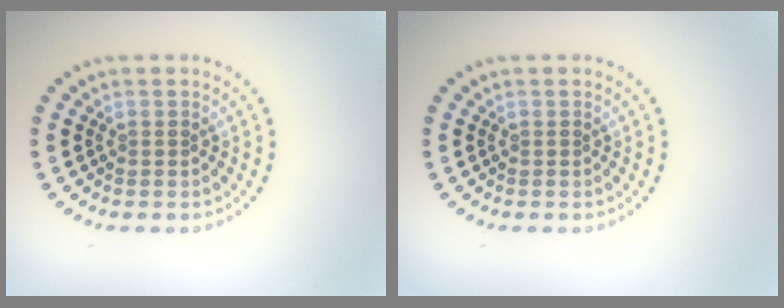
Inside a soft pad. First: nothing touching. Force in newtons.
{"total": 0.0}